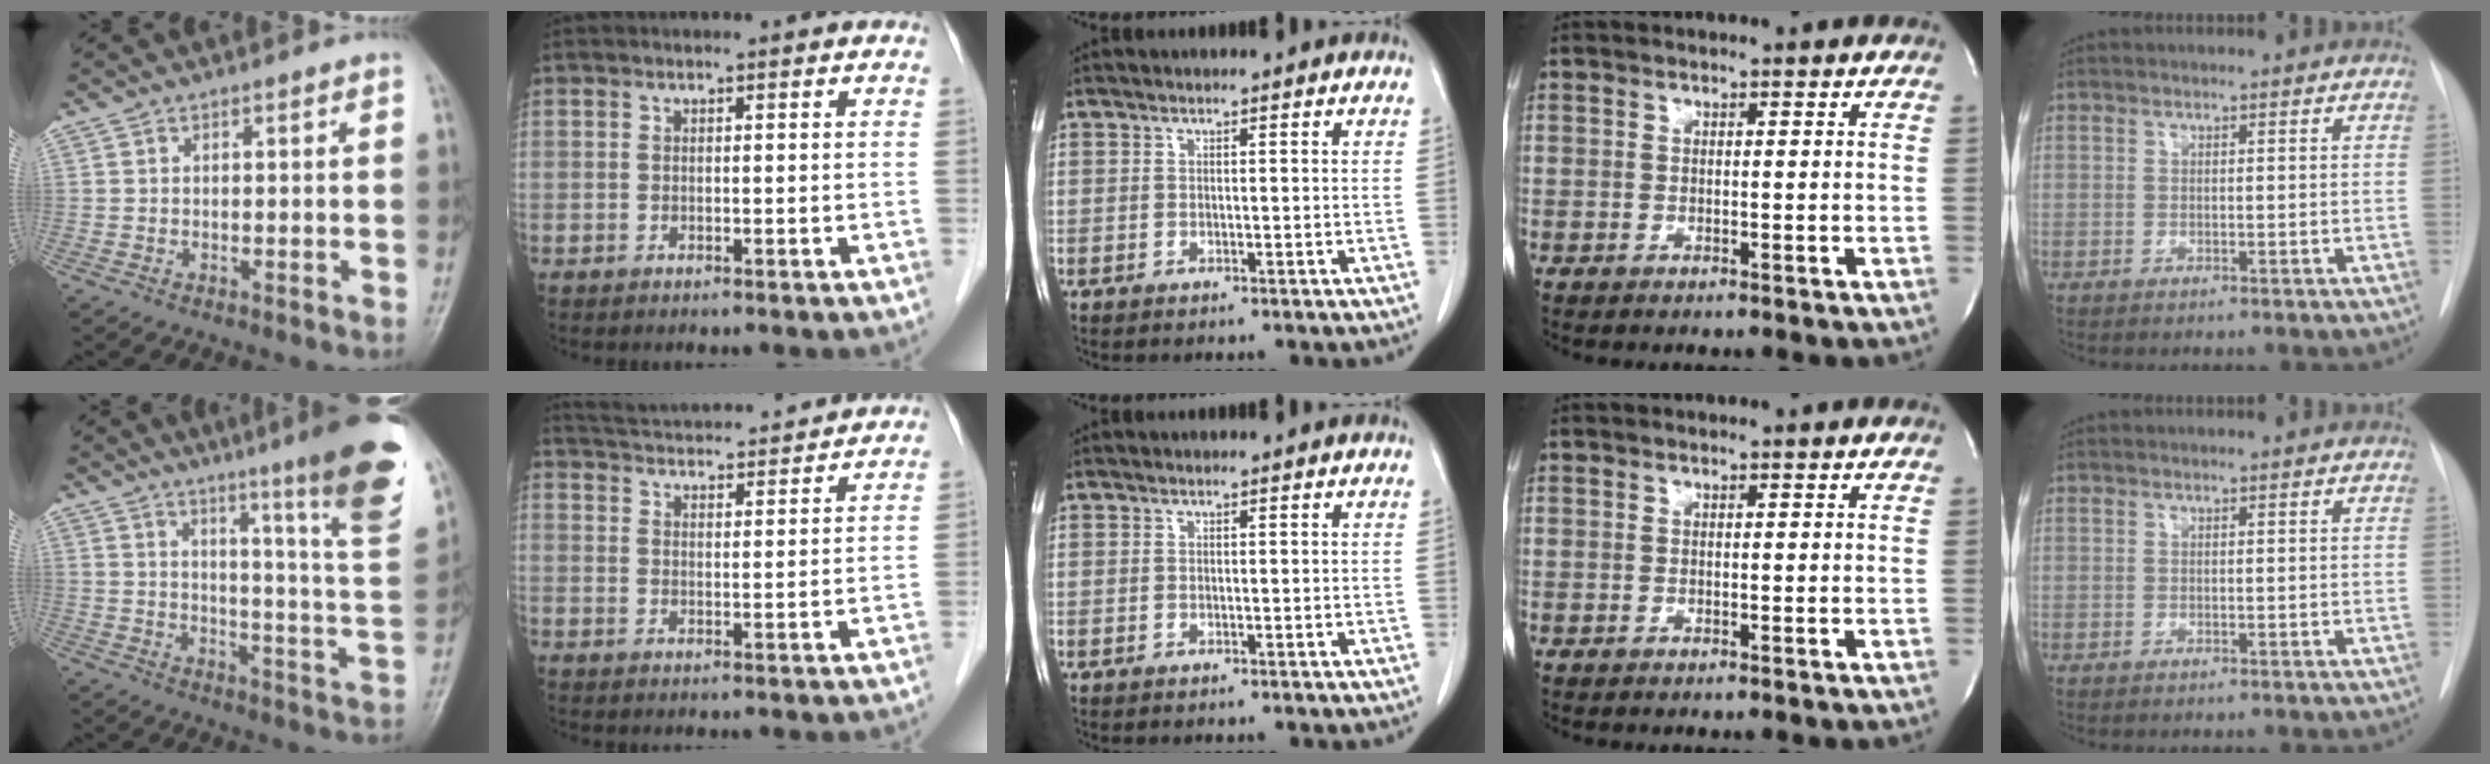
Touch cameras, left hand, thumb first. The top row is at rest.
{"thumb": {"total": 23.2, "force": [15.2, 1.4, 17.5], "torque": [-0.219, -0.092, 0.198]}, "index": {"total": 16.6, "force": [15.7, 1.7, 4.9], "torque": [-0.089, 0.033, 0.229]}}